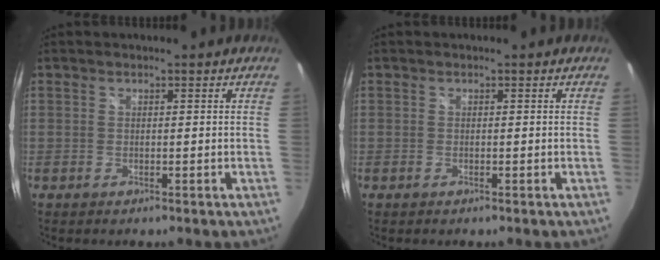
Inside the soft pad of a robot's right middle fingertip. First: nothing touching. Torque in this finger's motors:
{"motor_torque": [1.56, -0.27, 0.07, 0.00]}